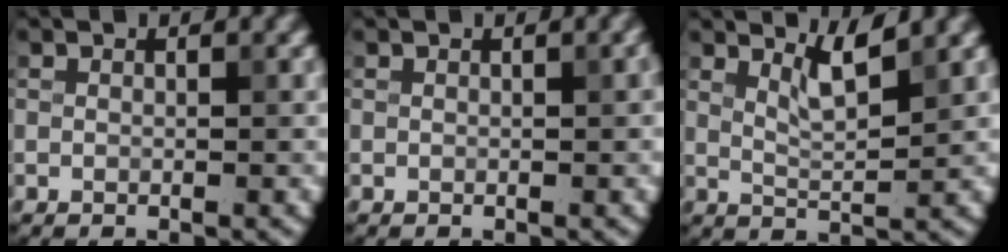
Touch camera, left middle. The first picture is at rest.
{"total": 1.1, "force": [0.2, 0.3, 1.0], "torque": [-0.009, 0.006, 0.000]}
{"total": 2.9, "force": [2.0, 0.5, 2.0], "torque": [-0.032, -0.005, 0.039]}